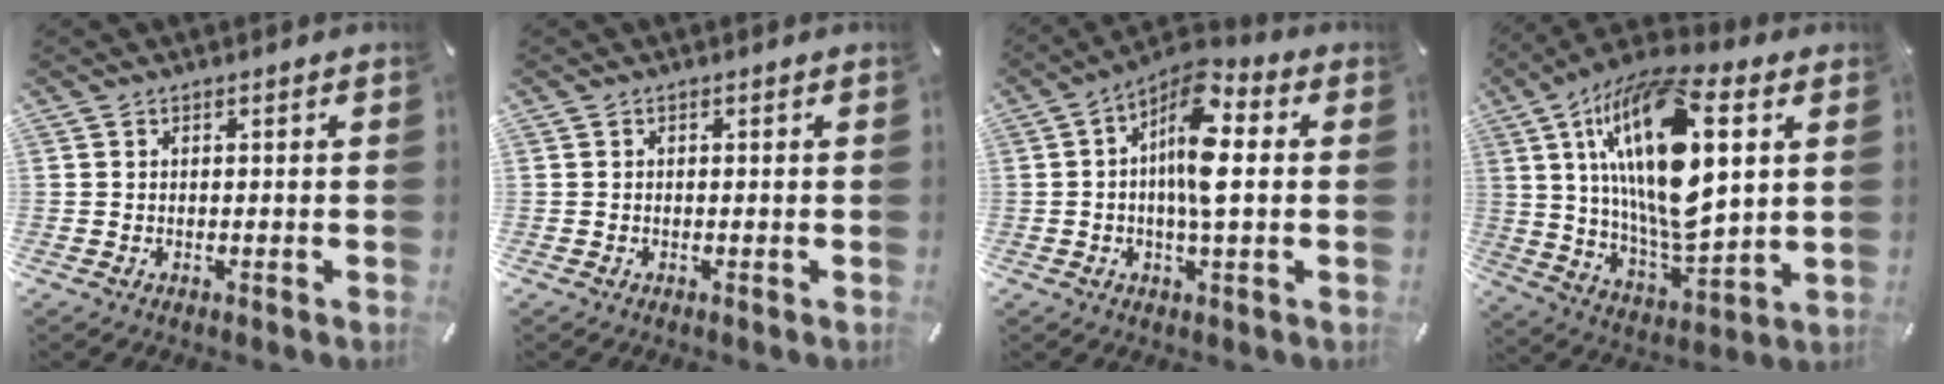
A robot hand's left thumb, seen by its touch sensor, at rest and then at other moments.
{"total": 0.0}
{"total": 11.7, "force": [1.1, 4.3, 10.8], "torque": [-0.206, -0.007, 0.016]}
{"total": 24.0, "force": [8.1, 9.8, 20.4], "torque": [-0.405, -0.039, 0.131]}